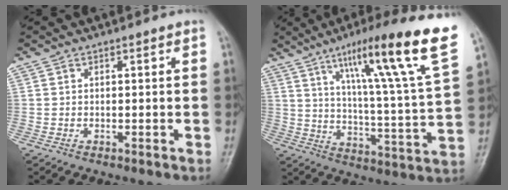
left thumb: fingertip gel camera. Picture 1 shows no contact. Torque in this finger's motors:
{"motor_torque": [0.83, 0.59, 1.45, -1.32, 0.46]}